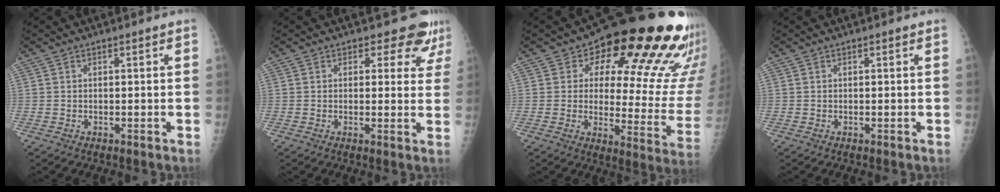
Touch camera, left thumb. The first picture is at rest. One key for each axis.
{"total": 6.3, "fx": 5.1, "fy": 3.5, "fz": 1.3, "tx": 0.027, "ty": -0.025, "tz": 0.040}
{"total": 22.8, "fx": 13.3, "fy": 9.8, "fz": 15.8, "tx": -0.156, "ty": -0.076, "tz": 0.166}
{"total": 0.0}